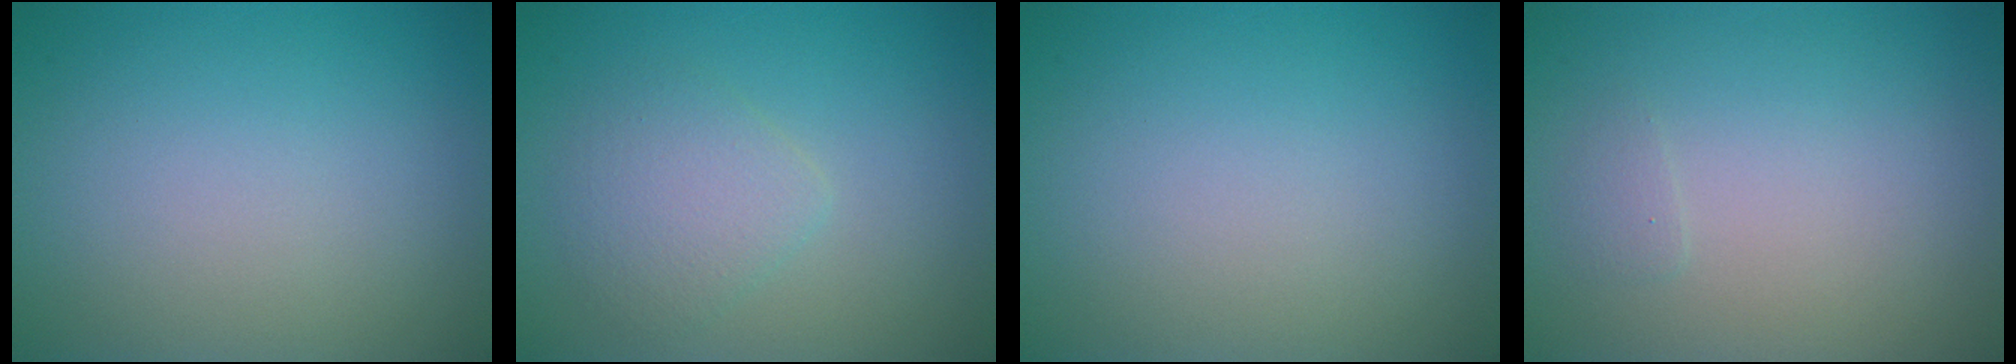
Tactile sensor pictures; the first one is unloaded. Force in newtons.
{"total": 2.6, "press": 2.5, "slide": 0.1}
{"total": 0.0}
{"total": 0.5, "press": 0.5, "slide": 0.0}